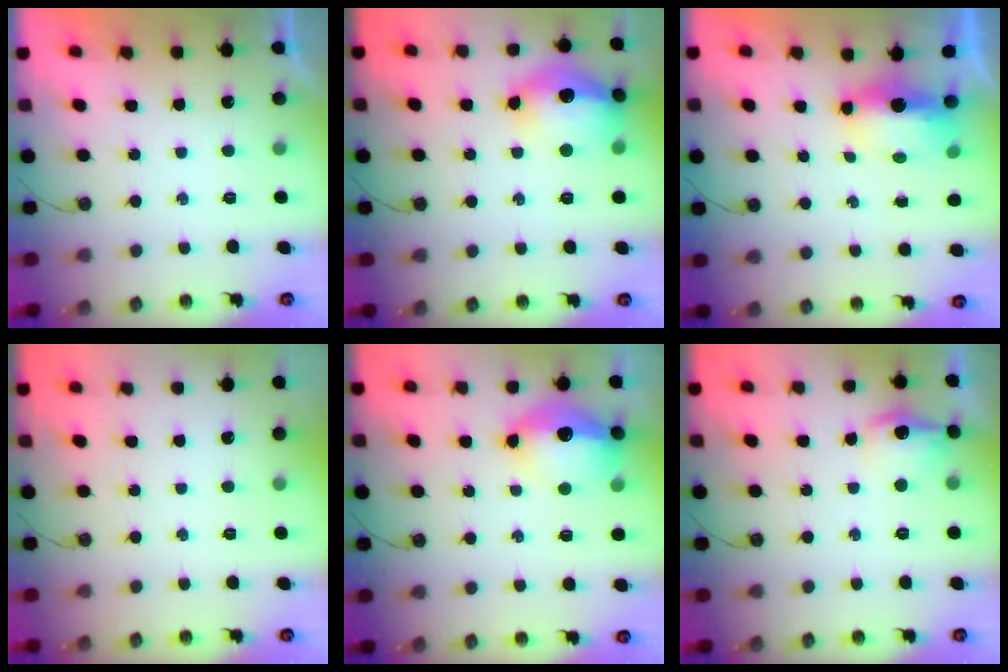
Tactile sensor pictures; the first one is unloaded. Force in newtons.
{"total": 16.5, "press": 16.4, "slide": 1.4}
{"total": 8.1, "press": 6.8, "slide": 4.4}
{"total": 0.0}
{"total": 14.7, "press": 14.7, "slide": 1.5}
{"total": 11.1, "press": 11.0, "slide": 0.9}